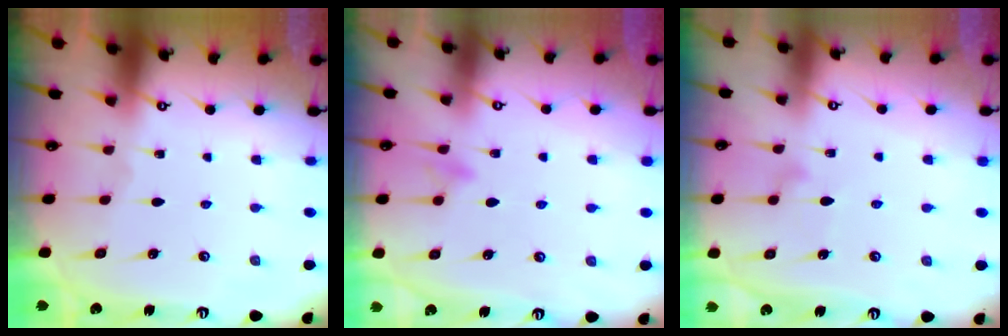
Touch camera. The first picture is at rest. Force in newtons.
{"total": 7.7, "press": 7.7, "slide": 0.7}
{"total": 7.5, "press": 7.4, "slide": 0.5}